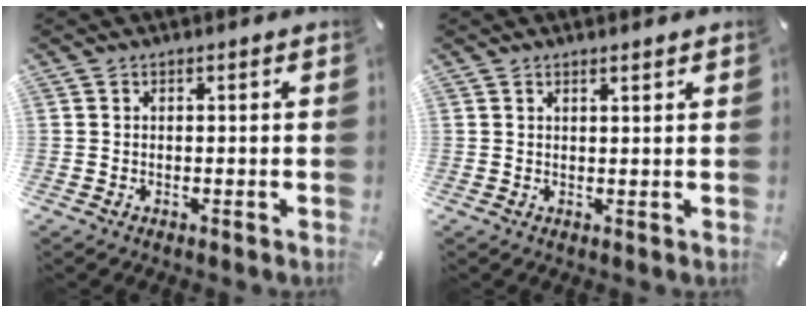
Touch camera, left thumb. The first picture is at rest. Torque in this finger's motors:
{"motor_torque": [-0.42, -0.44, 0.20, 0.08, -0.09]}